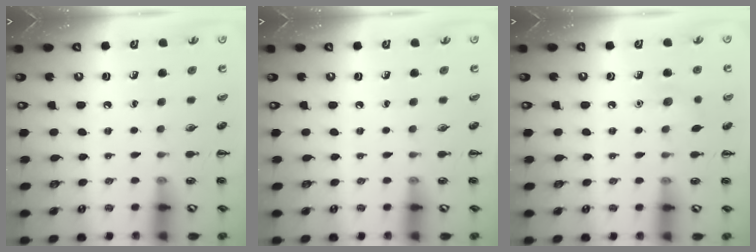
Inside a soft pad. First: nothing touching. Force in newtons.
{"total": 0.0}
{"total": 6.1, "press": 5.8, "slide": 1.7}